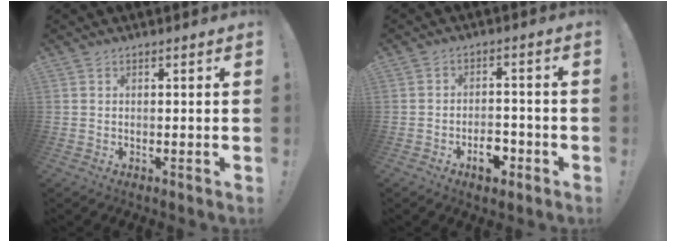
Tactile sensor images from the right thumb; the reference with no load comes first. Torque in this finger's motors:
{"motor_torque": [0.88, 0.54, 0.52, -0.61, 0.00]}